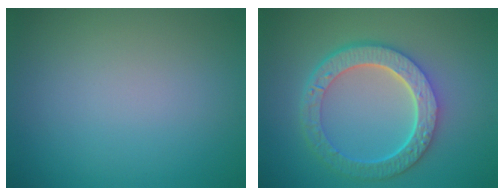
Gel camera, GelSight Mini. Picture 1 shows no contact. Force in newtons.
{"total": 6.3, "press": 4.9, "slide": 4.0}